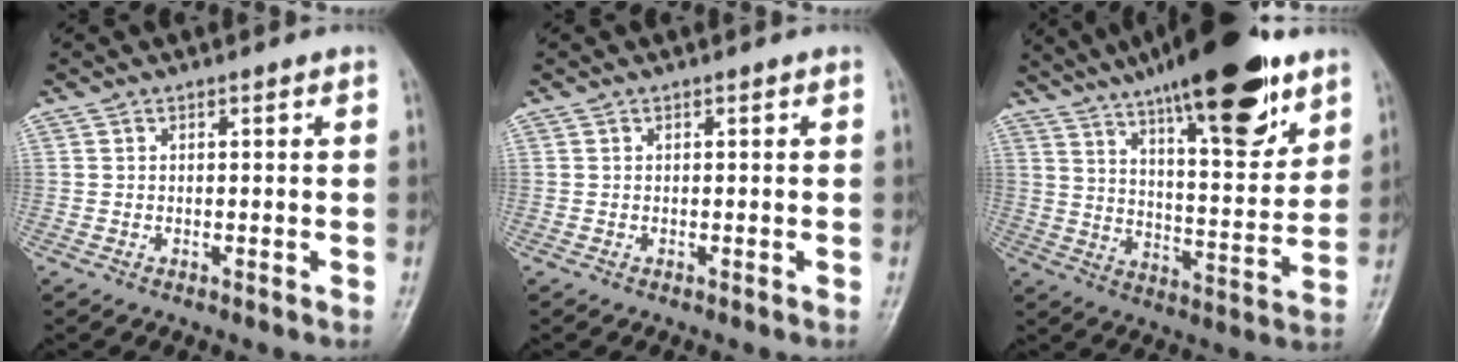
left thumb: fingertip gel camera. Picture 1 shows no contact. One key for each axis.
{"total": 0.0}
{"total": 24.0, "fx": 15.5, "fy": 6.6, "fz": 17.0, "tx": -0.240, "ty": -0.055, "tz": 0.242}